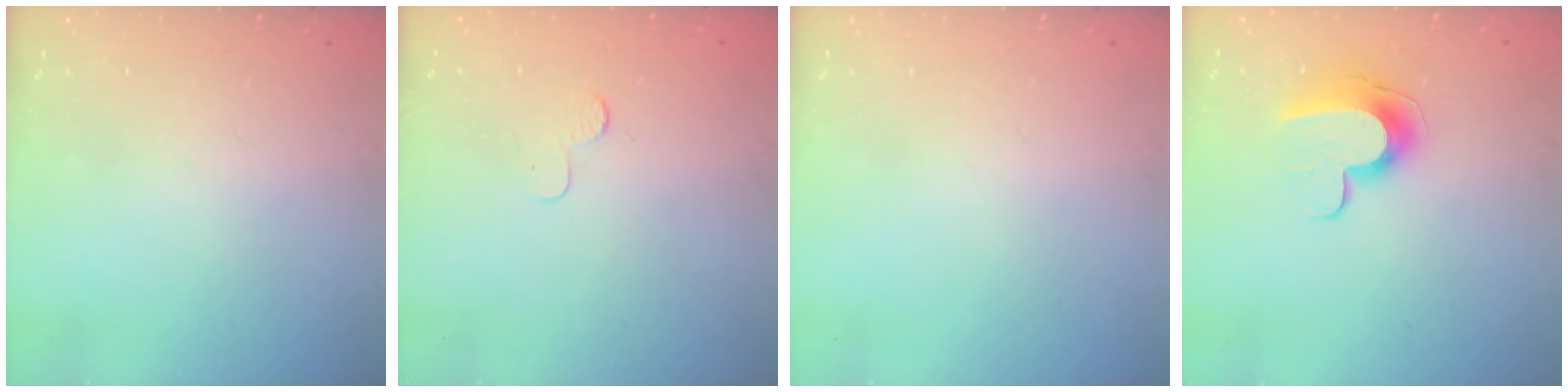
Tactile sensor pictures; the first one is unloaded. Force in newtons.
{"total": 2.3, "press": 2.3, "slide": 0.2}
{"total": 0.0}
{"total": 10.4, "press": 10.4, "slide": 0.3}